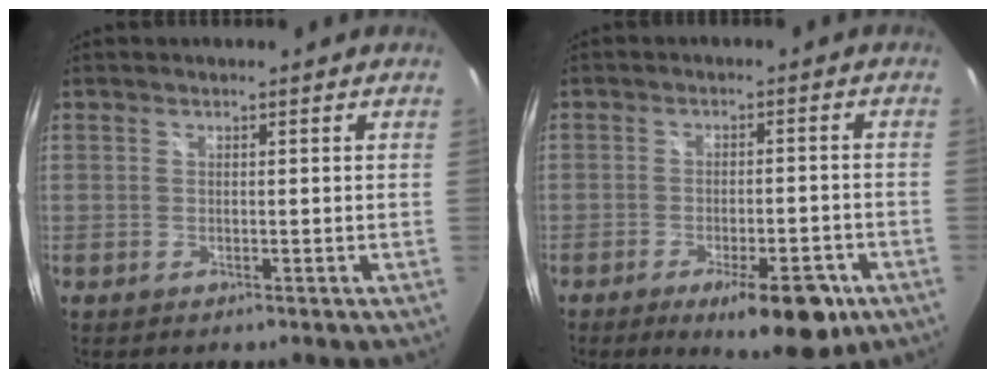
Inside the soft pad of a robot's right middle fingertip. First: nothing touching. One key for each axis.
{"total": 10.9, "fx": -6.2, "fy": 3.7, "fz": 8.2, "tx": -0.121, "ty": -0.009, "tz": -0.079}